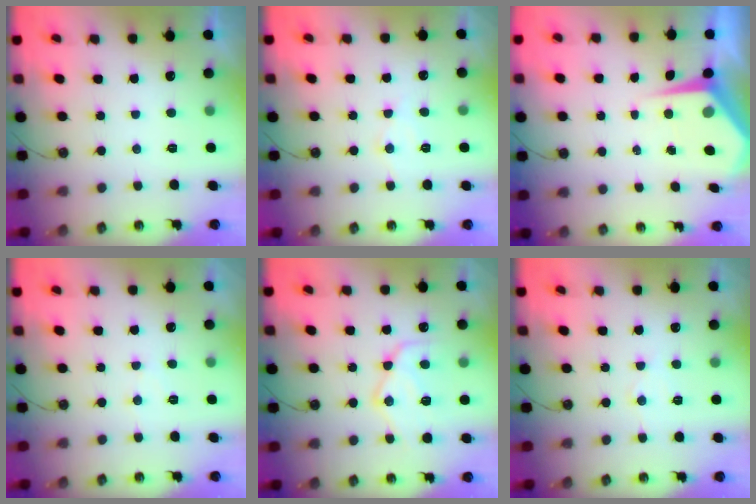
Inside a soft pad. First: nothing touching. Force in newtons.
{"total": 6.2, "press": 6.2, "slide": 0.8}
{"total": 4.9, "press": 4.8, "slide": 0.5}
{"total": 4.3, "press": 4.2, "slide": 0.9}
{"total": 15.2, "press": 15.2, "slide": 0.9}
{"total": 6.5, "press": 6.5, "slide": 0.8}